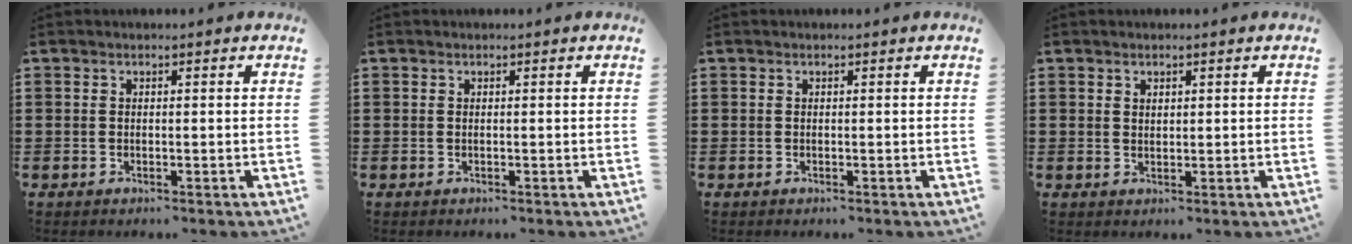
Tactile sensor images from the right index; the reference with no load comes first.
{"total": 0.0}
{"total": 0.0}
{"total": 1.2, "force": [0.9, 0.7, 0.3], "torque": [-0.007, 0.002, 0.018]}